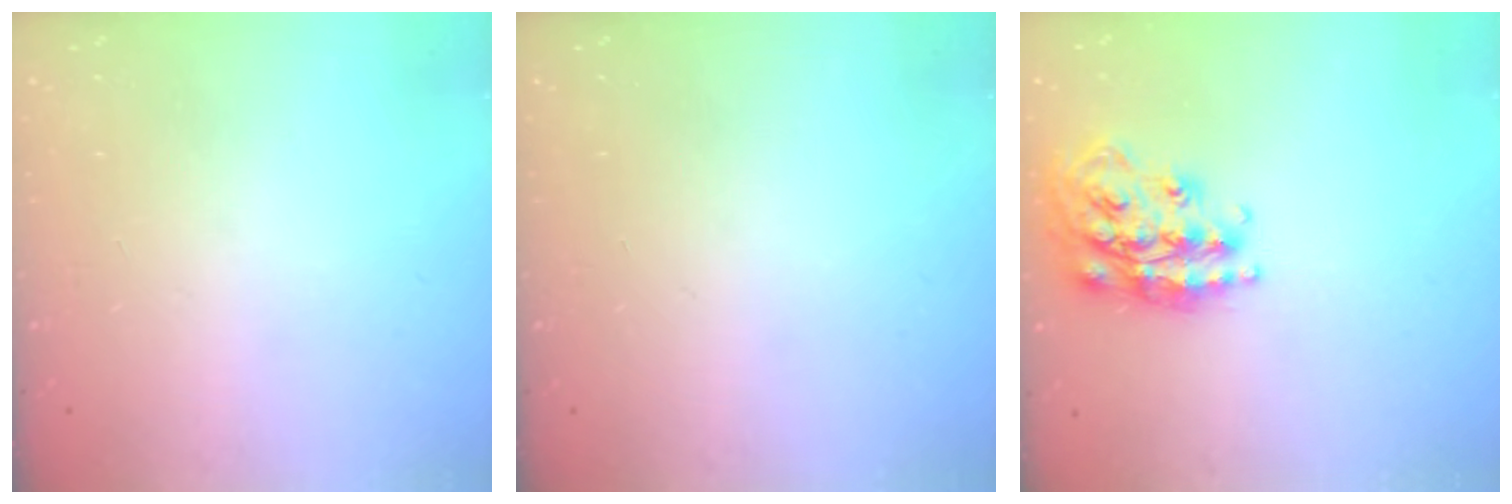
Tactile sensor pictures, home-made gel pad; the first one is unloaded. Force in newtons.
{"total": 0.0}
{"total": 19.4, "press": 19.4, "slide": 1.4}